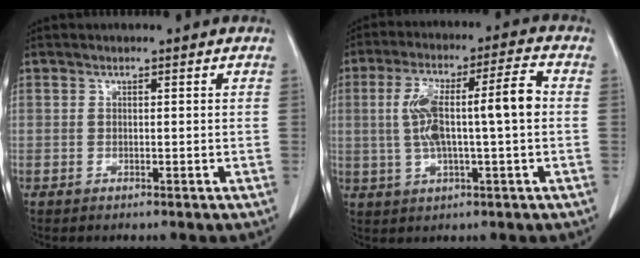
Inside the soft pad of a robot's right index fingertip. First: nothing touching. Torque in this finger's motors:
{"motor_torque": [0.92, -0.18, 0.33, 0.21]}